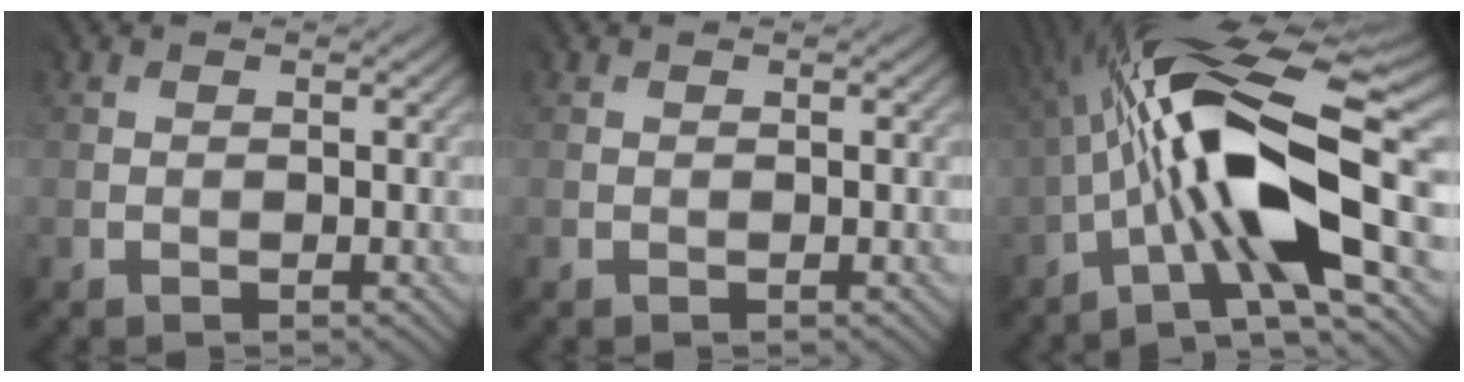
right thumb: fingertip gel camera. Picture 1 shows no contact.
{"total": 0.0}
{"total": 16.8, "force": [-2.8, 5.1, 15.7], "torque": [-0.288, 0.015, -0.062]}